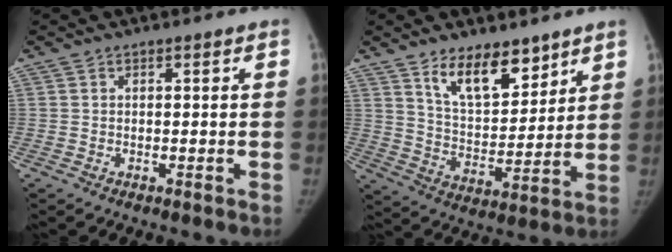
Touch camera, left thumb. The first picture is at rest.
{"total": 12.5, "force": [8.4, 5.8, 7.1], "torque": [-0.084, -0.064, 0.154]}